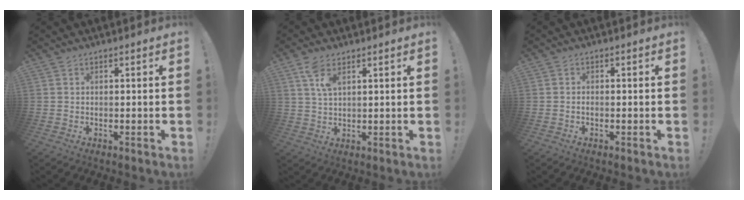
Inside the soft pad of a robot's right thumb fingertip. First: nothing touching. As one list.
[{"total": 5.7, "force": [3.0, 2.5, 4.1], "torque": [-0.078, -0.008, 0.054]}, {"total": 0.7, "force": [-0.4, 0.3, 0.4], "torque": [-0.010, 0.002, -0.008]}]